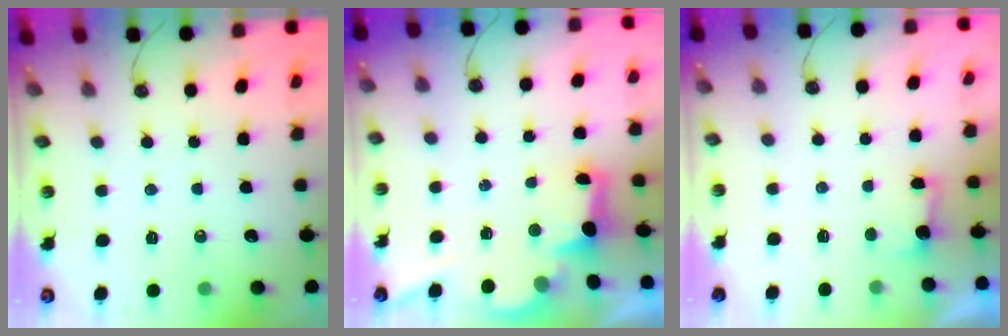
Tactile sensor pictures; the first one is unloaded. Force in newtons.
{"total": 2.9, "press": 2.7, "slide": 0.9}
{"total": 1.6, "press": 1.4, "slide": 0.7}